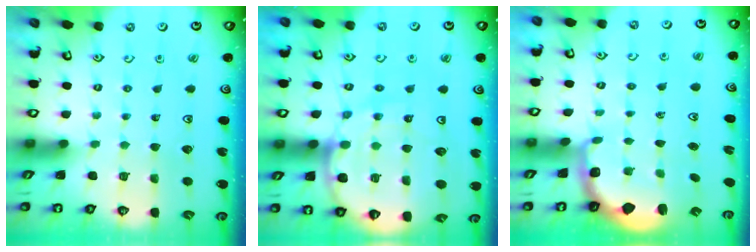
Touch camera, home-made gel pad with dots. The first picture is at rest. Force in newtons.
{"total": 15.9, "press": 15.8, "slide": 1.9}
{"total": 2.4, "press": 1.2, "slide": 2.1}